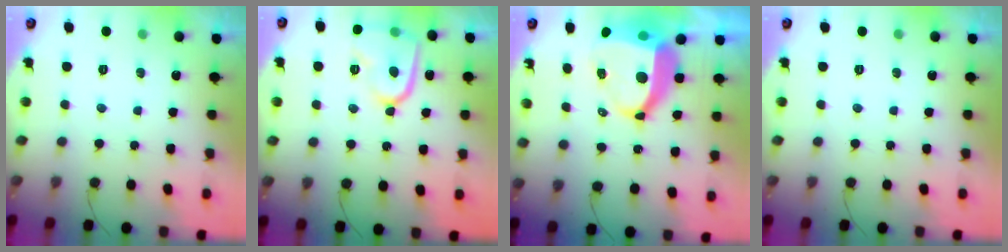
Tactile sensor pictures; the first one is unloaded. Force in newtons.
{"total": 12.5, "press": 12.4, "slide": 1.2}
{"total": 13.4, "press": 13.2, "slide": 1.8}
{"total": 0.0}